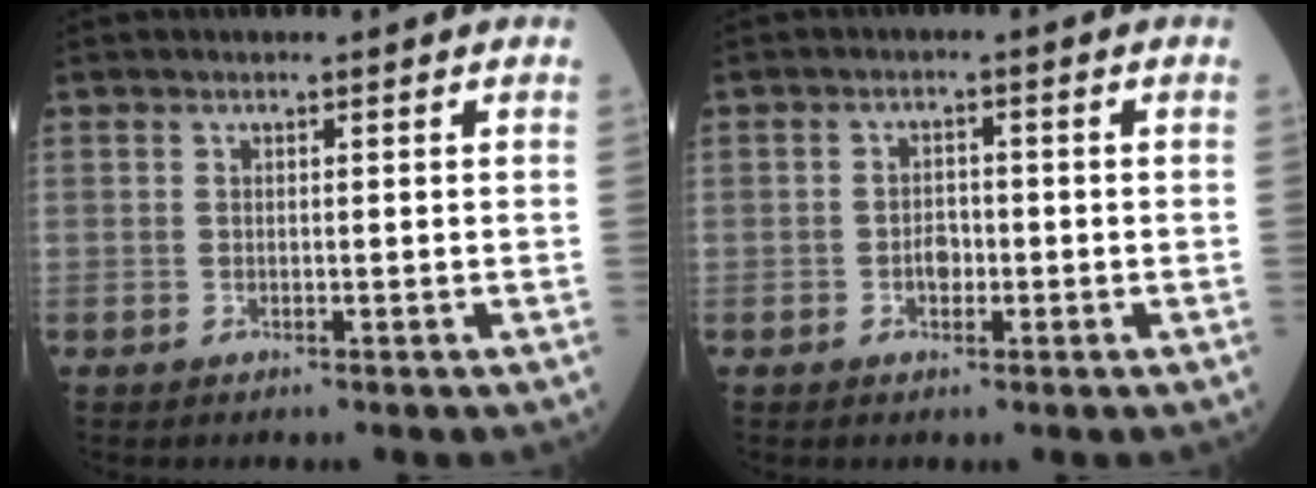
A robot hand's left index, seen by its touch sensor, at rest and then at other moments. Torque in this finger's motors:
{"motor_torque": [0.32, 0.12, -0.07, -0.01]}